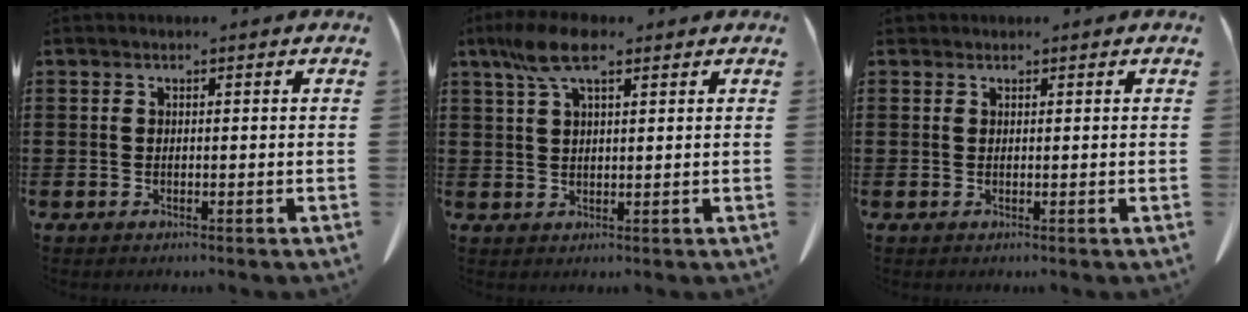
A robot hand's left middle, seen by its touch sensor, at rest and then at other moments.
{"total": 6.9, "force": [3.8, 2.0, 5.4], "torque": [-0.119, 0.004, 0.066]}
{"total": 0.6, "force": [0.5, 0.2, 0.1], "torque": [-0.003, 0.000, 0.011]}